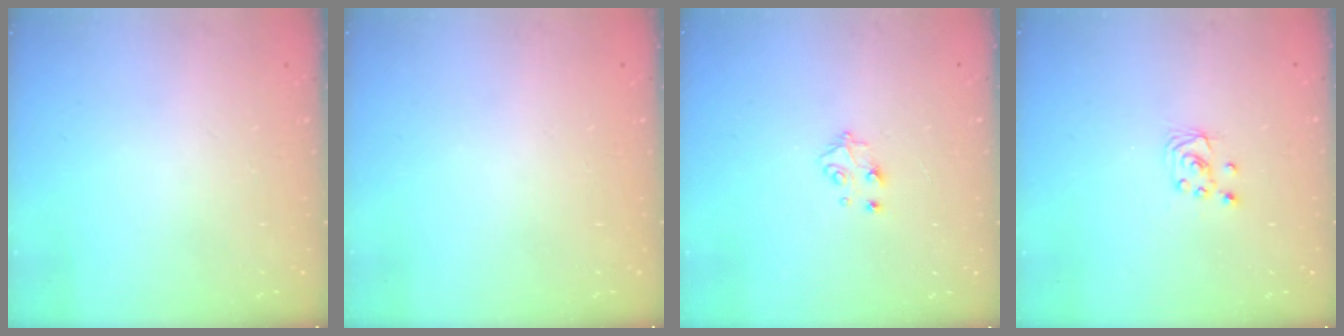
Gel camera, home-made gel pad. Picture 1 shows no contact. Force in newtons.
{"total": 0.0}
{"total": 5.4, "press": 5.4, "slide": 0.4}
{"total": 2.7, "press": 2.7, "slide": 0.2}